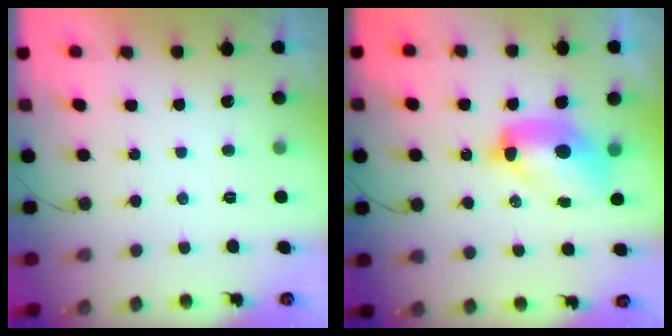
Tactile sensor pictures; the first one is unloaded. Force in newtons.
{"total": 11.3, "press": 11.2, "slide": 1.1}